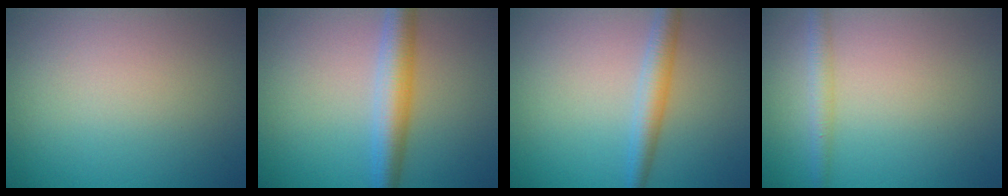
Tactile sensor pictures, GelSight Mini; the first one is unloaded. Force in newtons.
{"total": 4.6, "press": 4.6, "slide": 0.1}
{"total": 3.0, "press": 3.0, "slide": 0.1}
{"total": 1.8, "press": 1.8, "slide": 0.1}